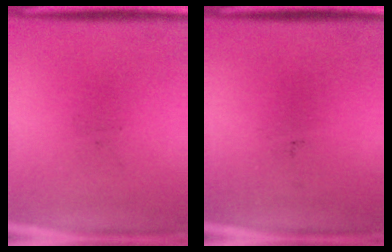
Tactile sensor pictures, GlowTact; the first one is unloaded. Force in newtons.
{"total": 0.0}